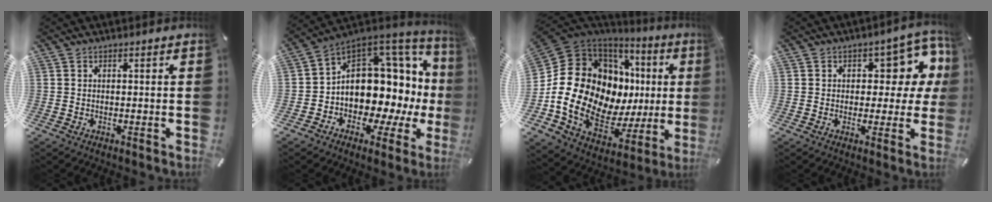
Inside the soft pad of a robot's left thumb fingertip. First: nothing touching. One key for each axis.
{"total": 13.8, "fx": 1.5, "fy": 10.8, "fz": 8.5, "tx": -0.100, "ty": -0.055, "tz": 0.034}
{"total": 21.1, "fx": -0.2, "fy": 15.2, "fz": 14.6, "tx": -0.283, "ty": -0.041, "tz": 0.015}
{"total": 9.9, "fx": 3.5, "fy": 6.4, "fz": 6.7, "tx": -0.073, "ty": -0.025, "tz": 0.058}